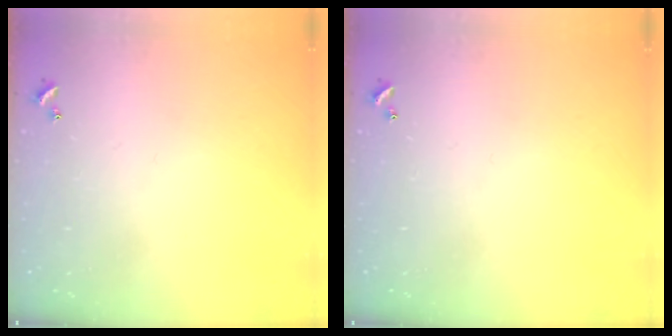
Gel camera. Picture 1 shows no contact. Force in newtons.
{"total": 0.0}